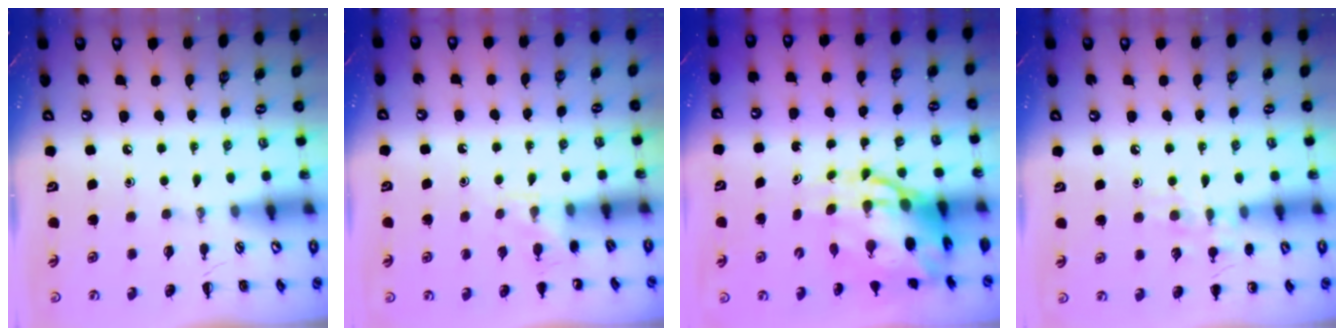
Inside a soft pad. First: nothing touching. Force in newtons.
{"total": 4.6, "press": 4.4, "slide": 1.4}
{"total": 11.3, "press": 10.9, "slide": 2.8}
{"total": 8.4, "press": 8.2, "slide": 1.6}